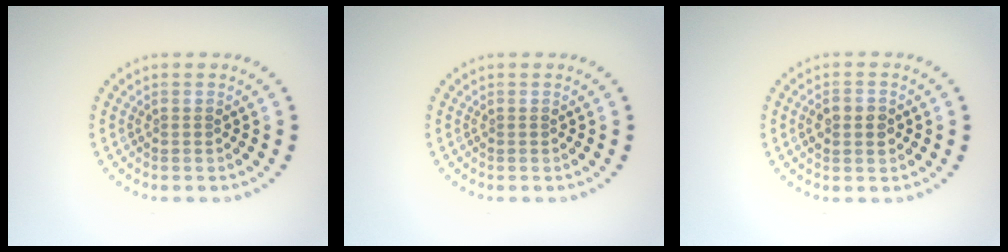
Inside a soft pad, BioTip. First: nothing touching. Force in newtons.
{"total": 0.0}
{"total": 2.7, "press": 2.7, "slide": 0.2}